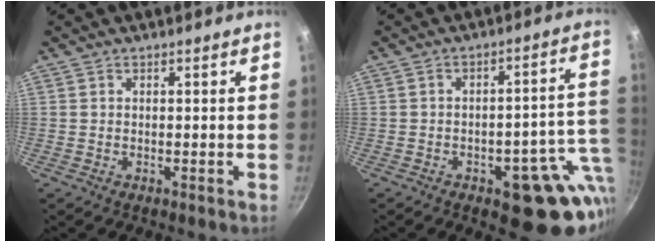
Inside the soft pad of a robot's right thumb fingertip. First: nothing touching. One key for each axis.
{"total": 15.8, "fx": -4.0, "fy": 7.3, "fz": 13.5, "tx": -0.105, "ty": 0.024, "tz": -0.046}